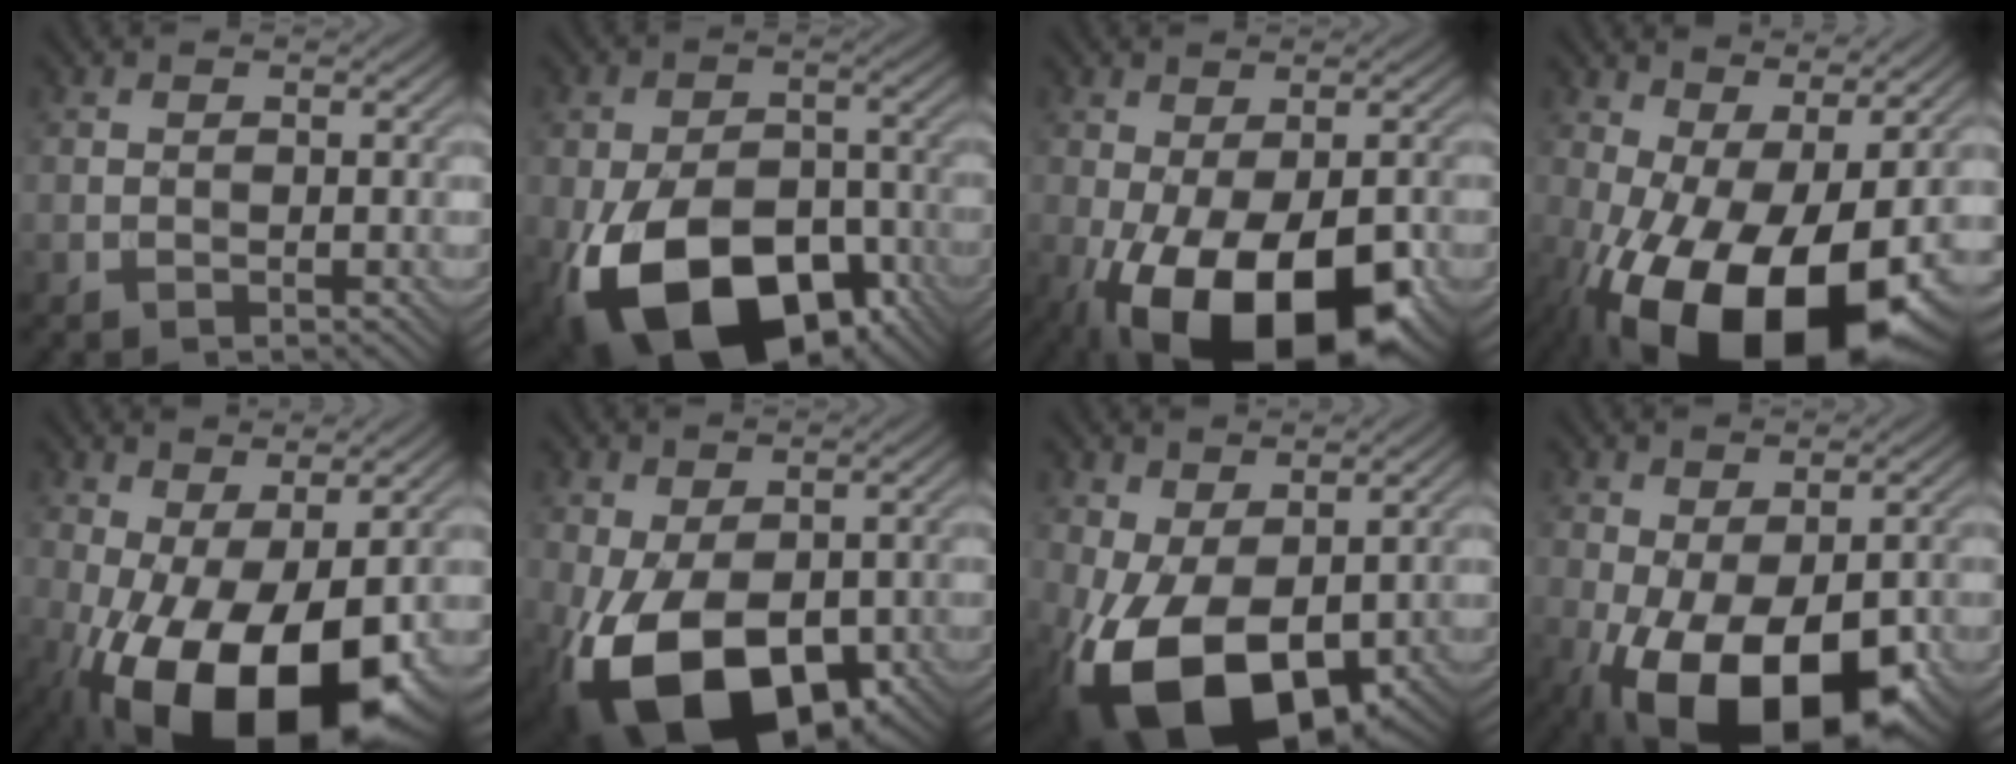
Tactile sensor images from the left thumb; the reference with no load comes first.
{"total": 17.4, "force": [-7.7, 10.8, 11.3], "torque": [-0.215, -0.036, -0.131]}
{"total": 15.5, "force": [-6.8, 7.4, 11.8], "torque": [-0.213, -0.038, -0.089]}
{"total": 20.4, "force": [-6.4, 9.7, 16.7], "torque": [-0.291, -0.028, -0.089]}
{"total": 18.6, "force": [-6.4, 8.9, 15.1], "torque": [-0.275, -0.029, -0.079]}
{"total": 13.9, "force": [-4.3, 8.4, 10.2], "torque": [-0.212, -0.034, -0.058]}
{"total": 14.9, "force": [-2.9, 9.0, 11.5], "torque": [-0.240, -0.026, -0.039]}
{"total": 14.1, "force": [-5.3, 7.1, 10.9], "torque": [-0.203, -0.035, -0.074]}